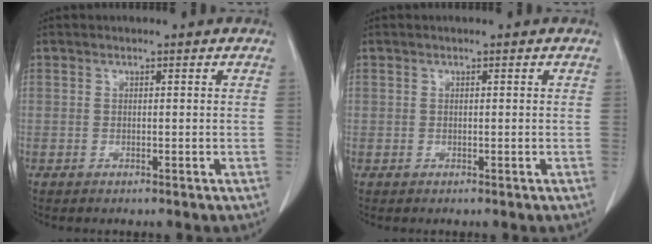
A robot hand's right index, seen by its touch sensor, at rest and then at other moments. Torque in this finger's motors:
{"motor_torque": [0.47, -0.18, 0.19, 0.05]}